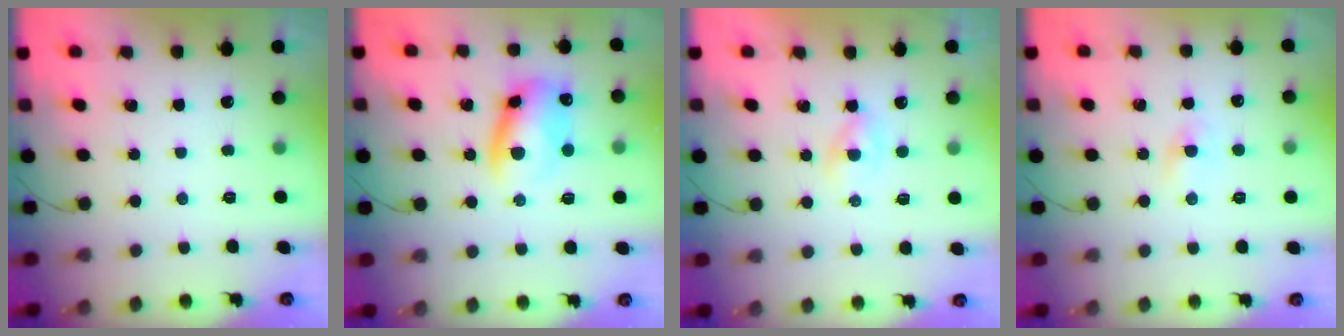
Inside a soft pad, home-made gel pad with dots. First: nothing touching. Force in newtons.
{"total": 10.9, "press": 10.8, "slide": 1.4}
{"total": 1.9, "press": 1.6, "slide": 0.9}
{"total": 1.2, "press": 1.0, "slide": 0.7}